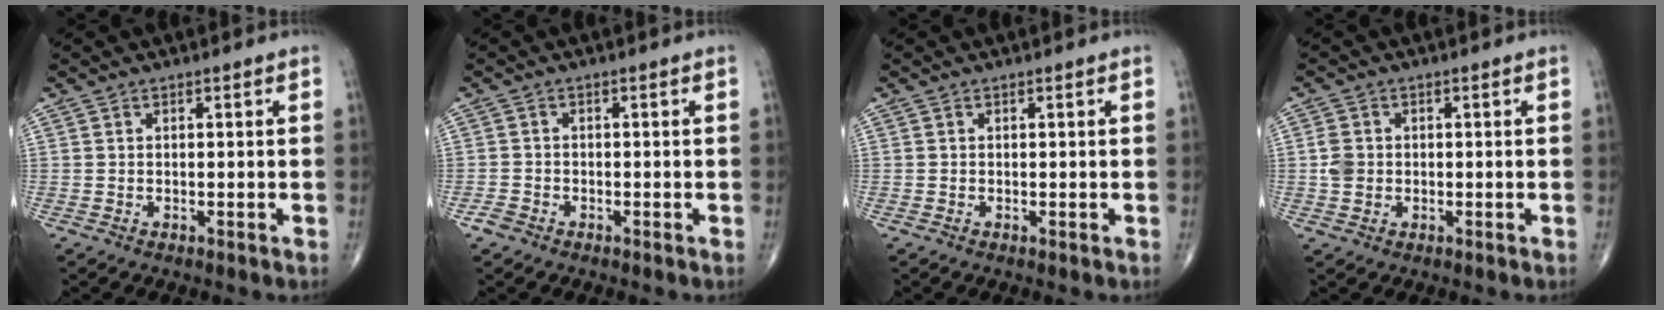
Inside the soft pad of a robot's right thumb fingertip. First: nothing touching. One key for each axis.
{"total": 1.9, "fx": -1.3, "fy": 1.2, "fz": 0.6, "tx": -0.013, "ty": 0.003, "tz": -0.026}
{"total": 0.0}
{"total": 3.1, "fx": -0.1, "fy": 2.6, "fz": 1.7, "tx": -0.029, "ty": 0.006, "tz": -0.003}